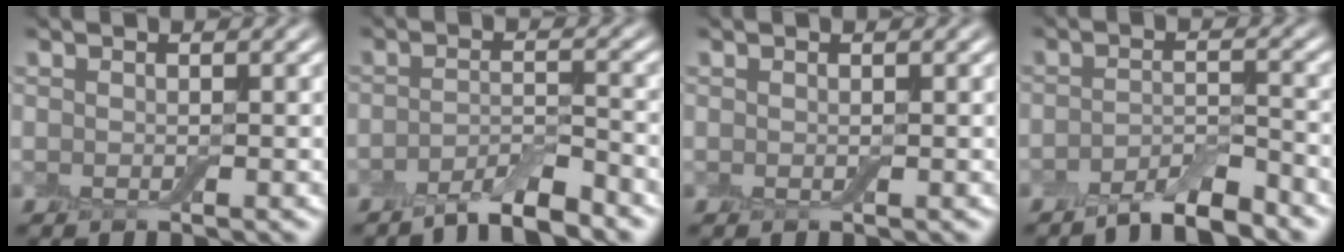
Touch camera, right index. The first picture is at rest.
{"total": 3.7, "force": [-3.0, 0.6, 2.2], "torque": [-0.036, 0.004, -0.058]}
{"total": 0.0}
{"total": 3.8, "force": [-3.1, 0.7, 2.0], "torque": [-0.032, 0.004, -0.058]}